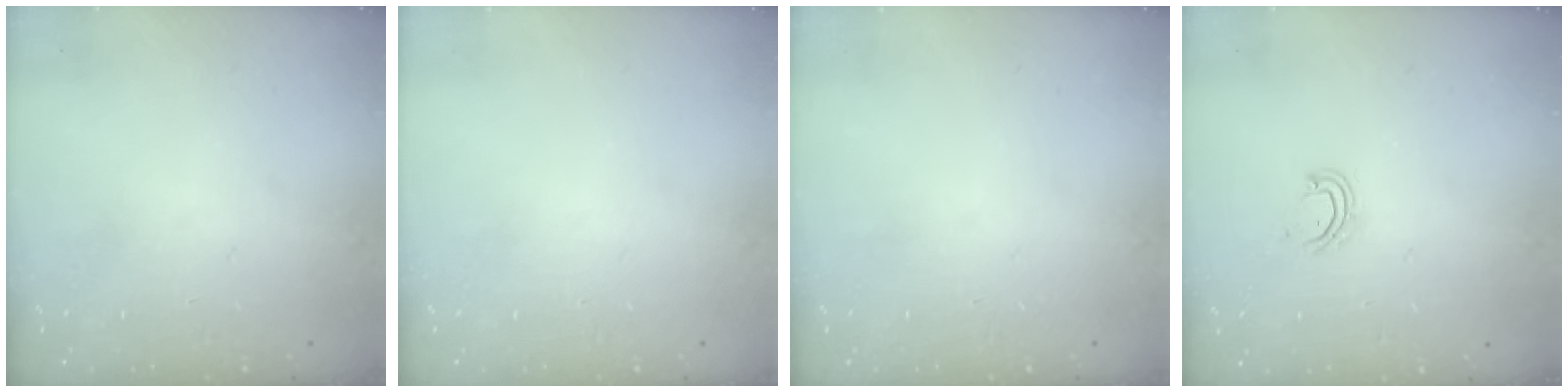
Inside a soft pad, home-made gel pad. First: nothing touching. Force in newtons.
{"total": 0.0}
{"total": 0.0}
{"total": 3.5, "press": 3.4, "slide": 0.3}